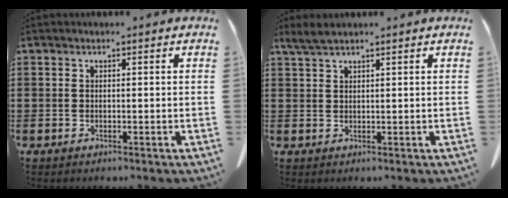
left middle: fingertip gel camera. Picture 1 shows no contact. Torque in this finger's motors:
{"motor_torque": [1.30, 0.84, 0.02, 0.02]}